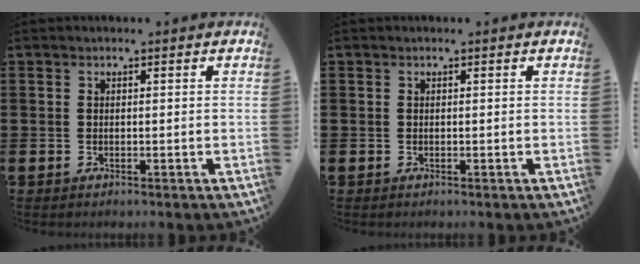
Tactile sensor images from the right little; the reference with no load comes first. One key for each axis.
{"total": 0.0}